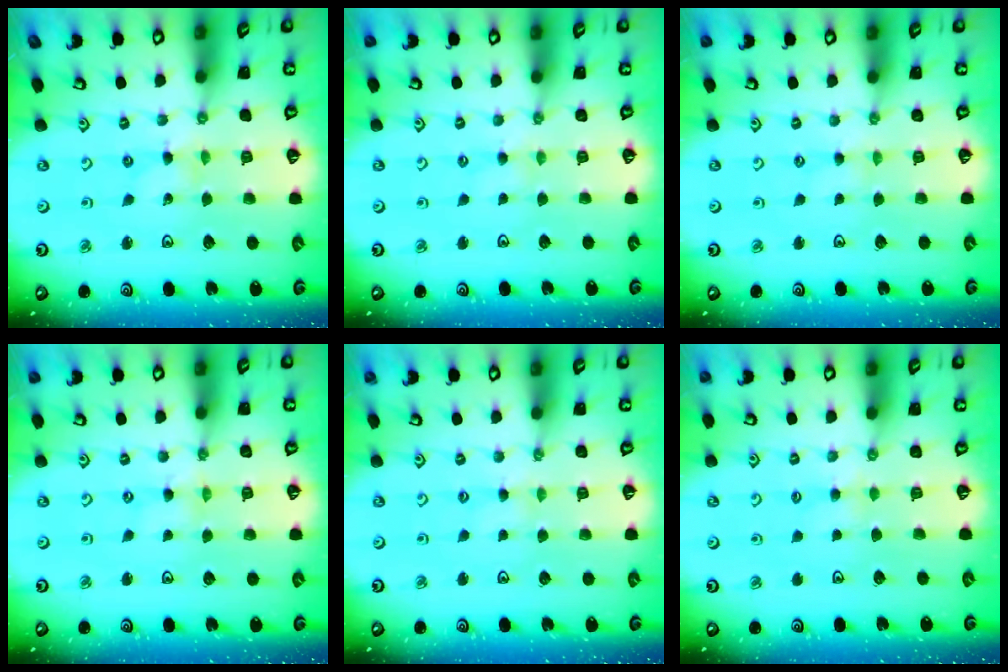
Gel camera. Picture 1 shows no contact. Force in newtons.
{"total": 1.2, "press": 1.2, "slide": 0.3}
{"total": 0.7, "press": 0.6, "slide": 0.2}
{"total": 0.0}
{"total": 1.5, "press": 1.5, "slide": 0.3}
{"total": 2.4, "press": 2.4, "slide": 0.3}